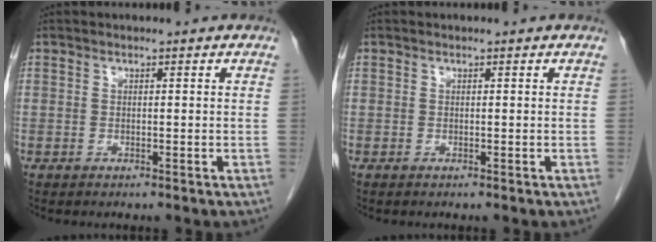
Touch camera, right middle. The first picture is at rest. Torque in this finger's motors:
{"motor_torque": [0.00, 0.00, 0.00, 0.00]}